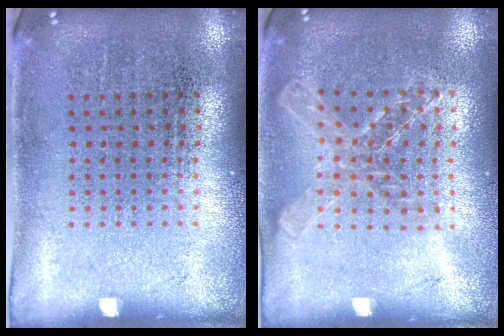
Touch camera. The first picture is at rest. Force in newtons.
{"total": 1.4, "press": 1.3, "slide": 0.4}